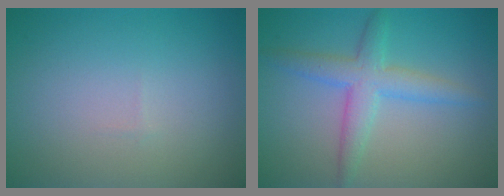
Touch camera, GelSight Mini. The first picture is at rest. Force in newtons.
{"total": 3.8, "press": 3.8, "slide": 0.2}